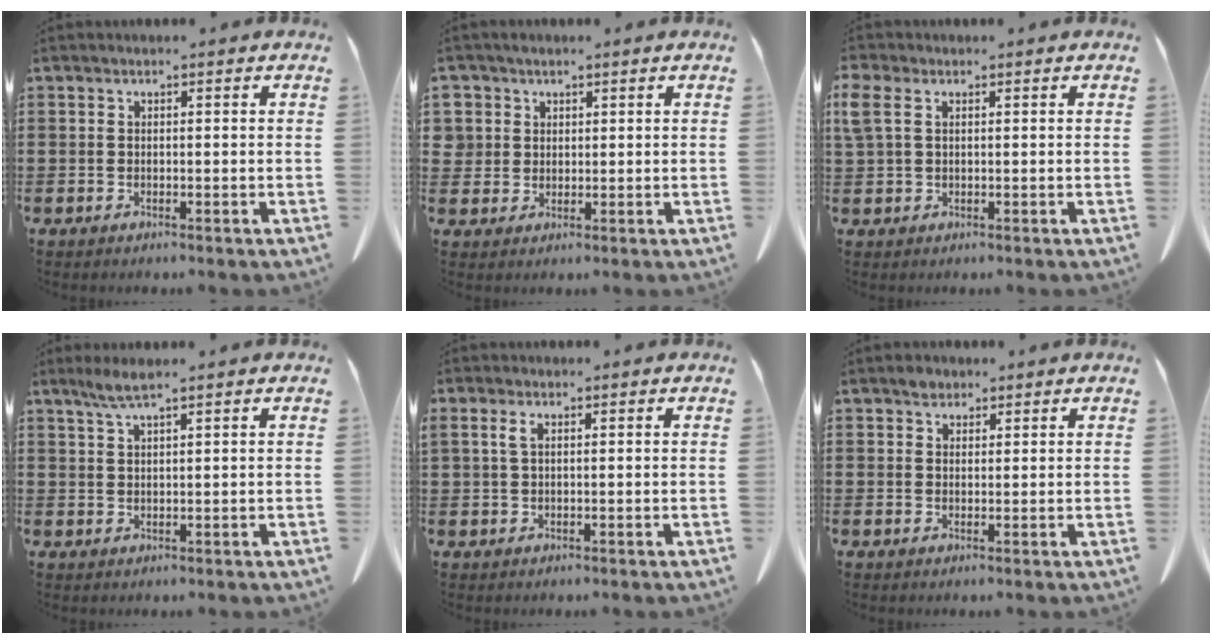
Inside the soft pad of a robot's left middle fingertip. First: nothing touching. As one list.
[{"total": 3.3, "force": [1.5, 3.0, 0.2], "torque": [-0.011, 0.008, 0.027]}, {"total": 2.5, "force": [0.9, 1.5, 1.8], "torque": [-0.057, -0.001, 0.012]}, {"total": 3.0, "force": [2.1, 0.2, 2.1], "torque": [-0.046, -0.001, 0.038]}, {"total": 1.8, "force": [0.7, 0.7, 1.5], "torque": [-0.034, 0.004, 0.012]}, {"total": 1.8, "force": [1.4, 1.0, 0.4], "torque": [-0.003, -0.001, 0.026]}]